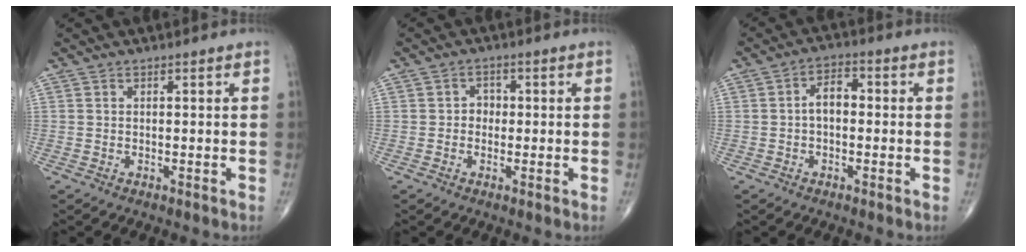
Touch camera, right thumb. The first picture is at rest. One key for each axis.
{"total": 2.2, "fx": -0.2, "fy": 2.0, "fz": 1.0, "tx": 0.003, "ty": 0.008, "tz": -0.010}
{"total": 4.6, "fx": -0.3, "fy": 2.8, "fz": 3.7, "tx": -0.050, "ty": 0.020, "tz": -0.014}